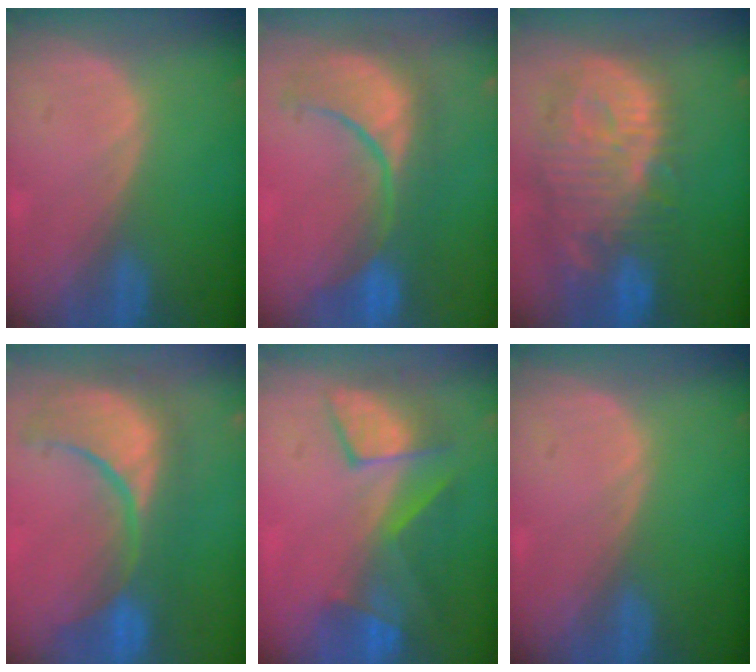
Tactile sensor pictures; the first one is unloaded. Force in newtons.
{"total": 10.5, "press": 10.0, "slide": 3.4}
{"total": 13.6, "press": 11.8, "slide": 6.6}
{"total": 12.1, "press": 11.0, "slide": 5.1}
{"total": 8.0, "press": 7.9, "slide": 1.7}
{"total": 0.0}